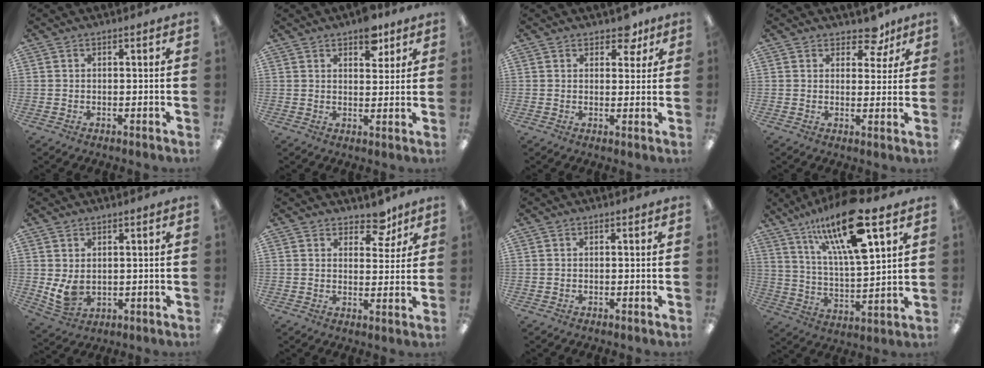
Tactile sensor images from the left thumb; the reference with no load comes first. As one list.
[{"total": 7.1, "force": [5.0, 3.7, 3.3], "torque": [-0.023, -0.026, 0.082]}, {"total": 5.5, "force": [3.9, 3.3, 2.1], "torque": [-0.013, -0.016, 0.064]}, {"total": 6.5, "force": [4.5, 3.8, 2.7], "torque": [-0.027, -0.023, 0.076]}, {"total": 5.8, "force": [1.3, 4.4, 3.5], "torque": [-0.075, -0.011, 0.028]}, {"total": 6.7, "force": [5.1, 3.6, 2.5], "torque": [-0.027, -0.028, 0.087]}, {"total": 0.0}, {"total": 19.7, "force": [12.3, 5.6, 14.3], "torque": [-0.255, -0.060, 0.197]}]